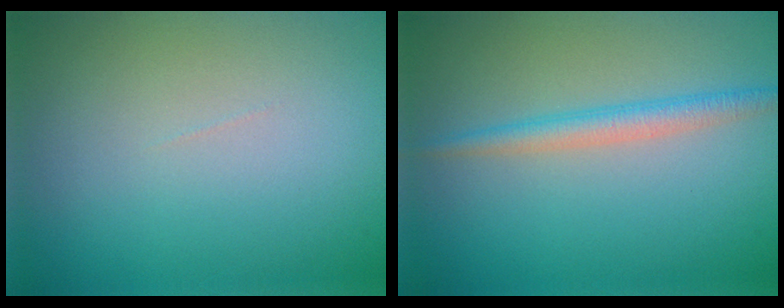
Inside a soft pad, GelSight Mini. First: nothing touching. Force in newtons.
{"total": 2.3, "press": 2.3, "slide": 0.1}